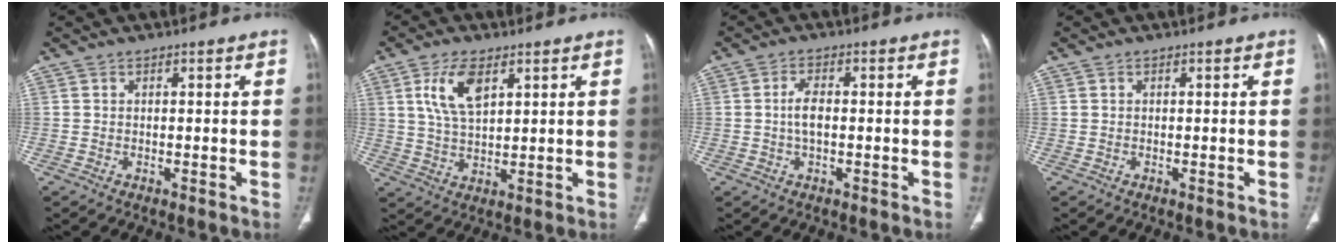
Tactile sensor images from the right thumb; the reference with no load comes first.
{"total": 8.4, "force": [3.6, 4.1, 6.4], "torque": [-0.120, -0.013, 0.074]}
{"total": 3.7, "force": [-0.2, 1.8, 3.2], "torque": [-0.065, 0.006, -0.008]}
{"total": 0.0}